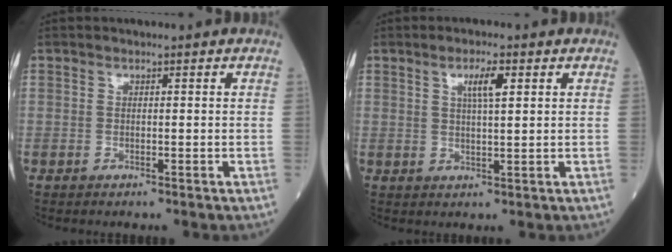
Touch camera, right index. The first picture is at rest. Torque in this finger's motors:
{"motor_torque": [0.14, 0.00, 0.07, 0.02]}